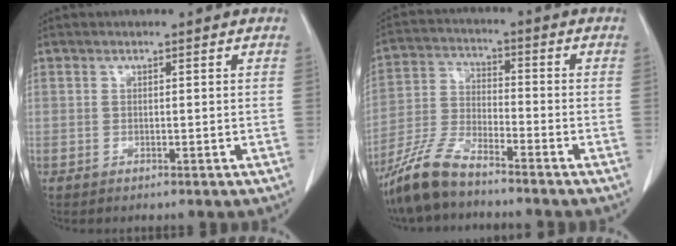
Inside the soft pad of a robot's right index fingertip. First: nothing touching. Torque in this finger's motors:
{"motor_torque": [0.39, -0.35, 0.17, 0.09]}